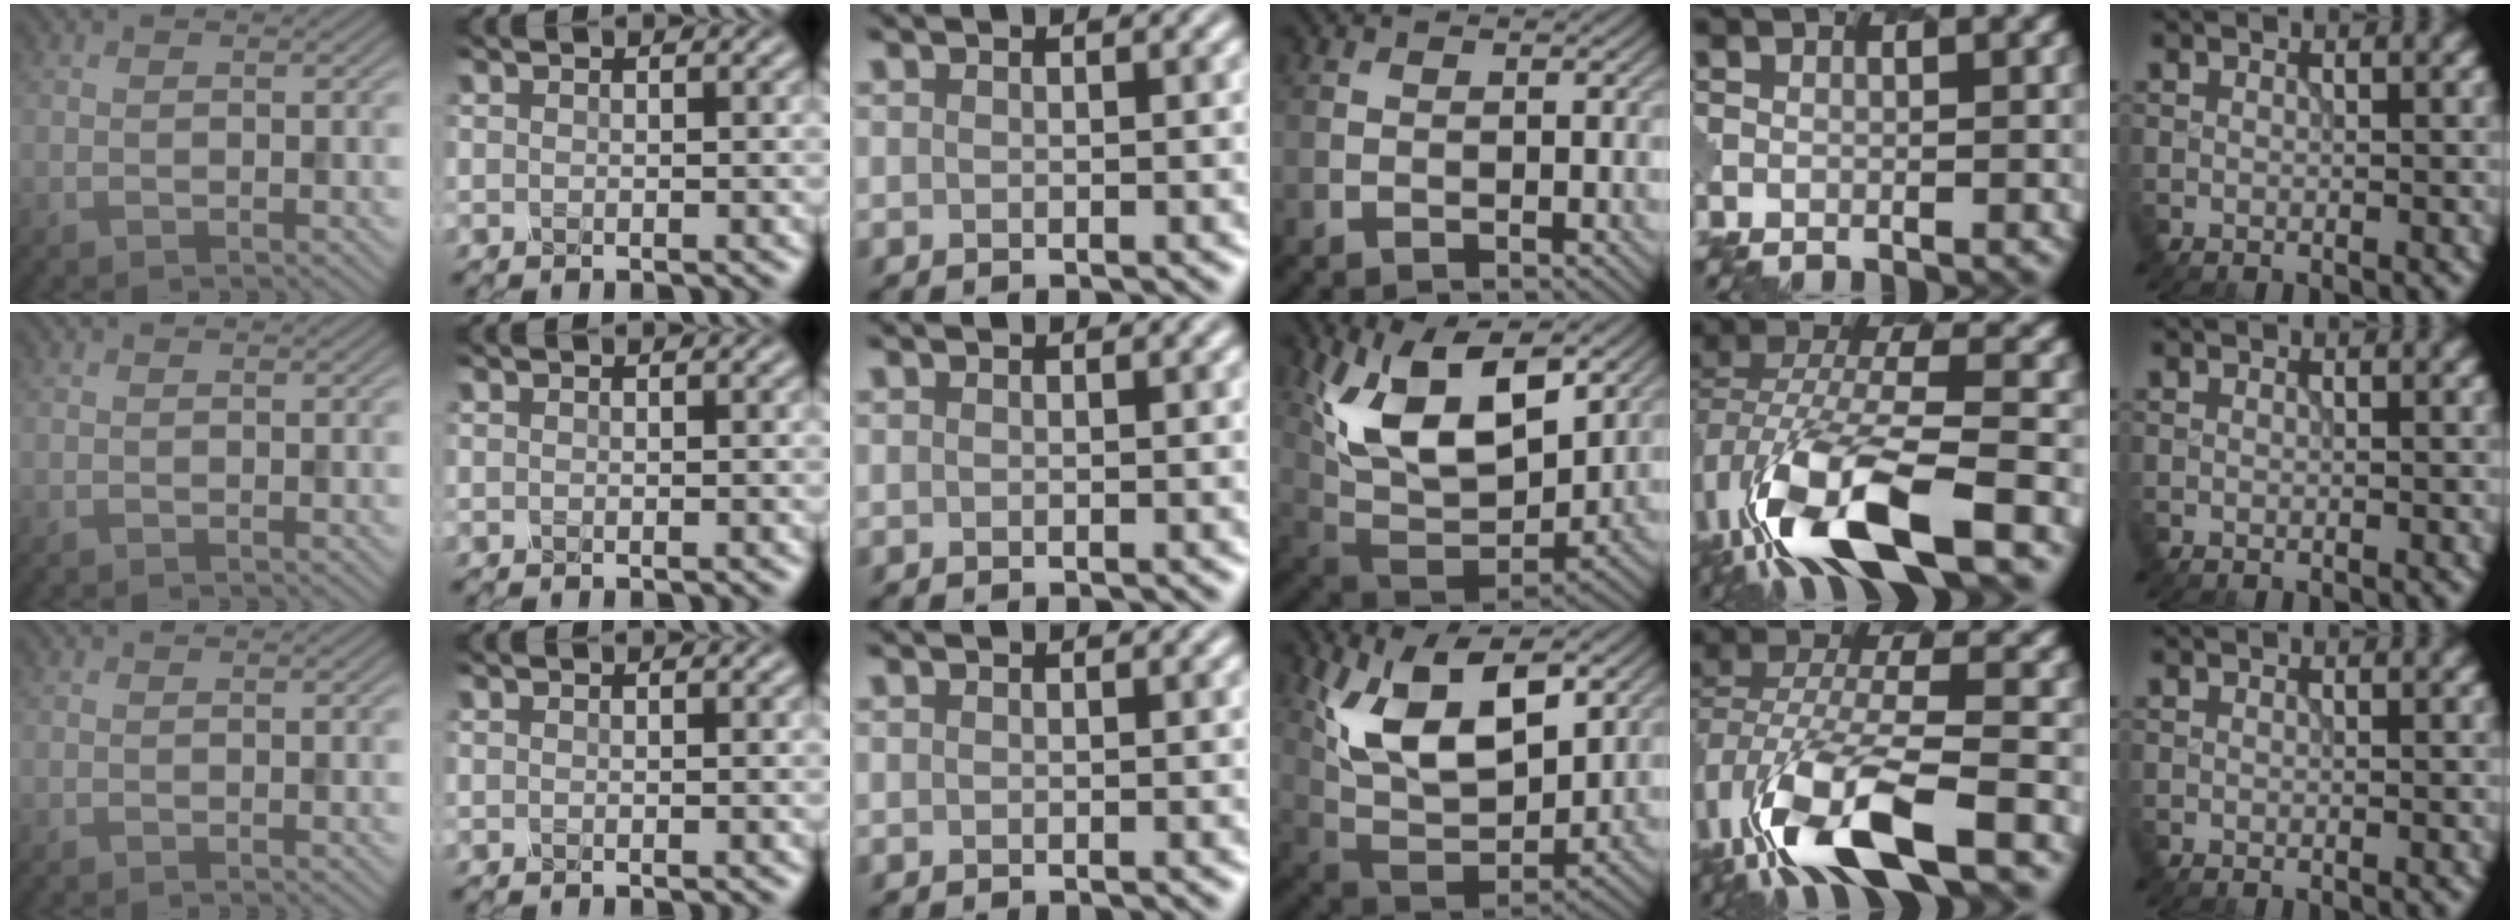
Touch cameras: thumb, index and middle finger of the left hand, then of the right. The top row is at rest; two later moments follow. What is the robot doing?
{"motion": "insert", "object": "pen bag"}